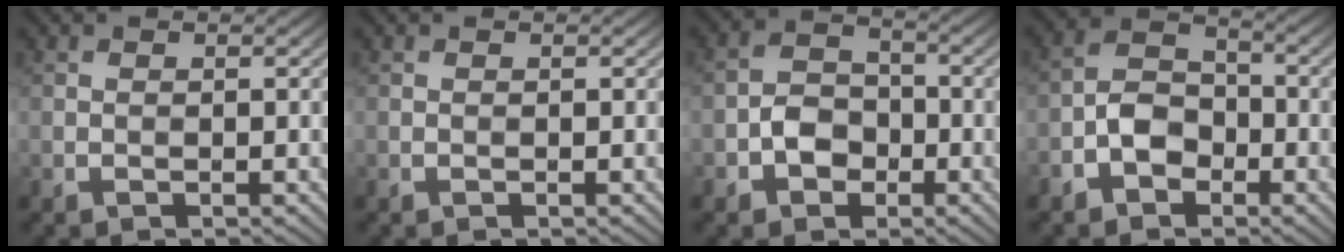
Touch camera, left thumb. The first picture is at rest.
{"total": 0.0}
{"total": 4.6, "force": [-1.9, 3.4, 2.5], "torque": [-0.043, 0.004, -0.041]}
{"total": 5.2, "force": [-2.5, 3.4, 3.0], "torque": [-0.053, 0.008, -0.058]}